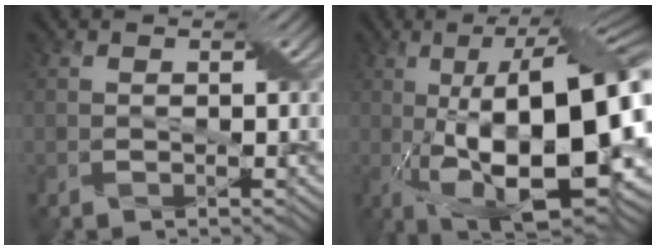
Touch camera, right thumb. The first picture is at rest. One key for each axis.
{"total": 20.3, "fx": -2.2, "fy": 7.7, "fz": 18.7, "tx": -0.273, "ty": 0.014, "tz": -0.047}